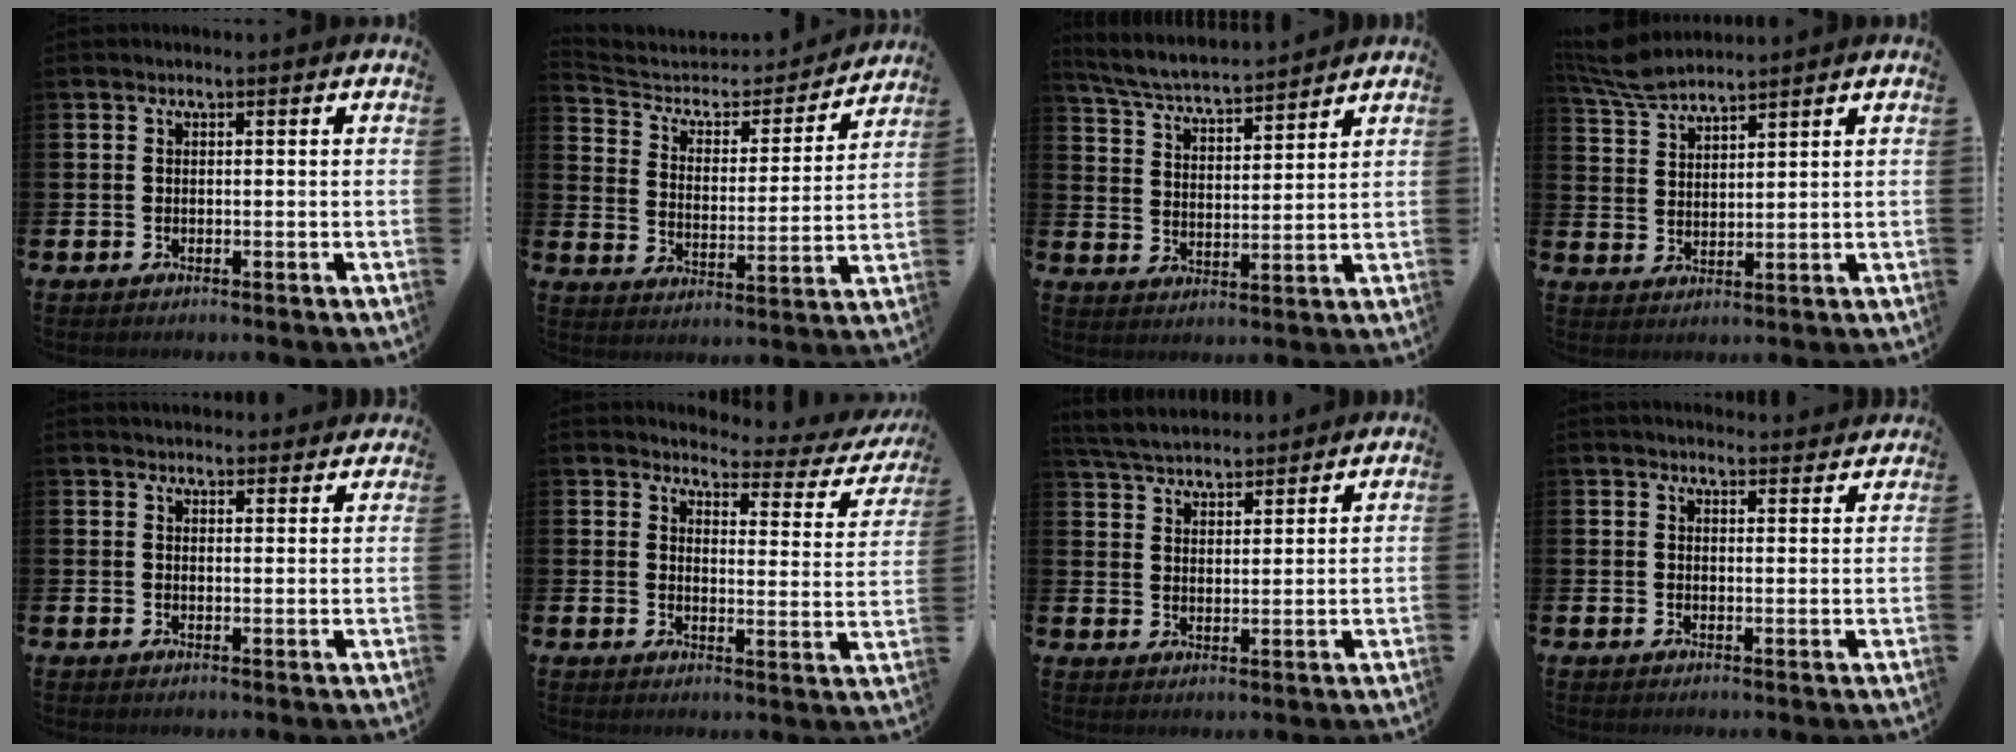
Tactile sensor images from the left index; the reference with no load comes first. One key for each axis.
{"total": 5.6, "fx": 4.9, "fy": 2.4, "fz": 1.2, "tx": -0.056, "ty": -0.039, "tz": 0.076}
{"total": 5.4, "fx": 5.3, "fy": 0.3, "fz": 1.0, "tx": -0.046, "ty": -0.039, "tz": 0.090}
{"total": 5.8, "fx": 5.6, "fy": 0.7, "fz": 1.4, "tx": -0.050, "ty": -0.020, "tz": 0.104}
{"total": 3.1, "fx": 3.0, "fy": 0.7, "fz": 0.0, "tx": 0.006, "ty": -0.019, "tz": 0.053}
{"total": 3.0, "fx": 2.6, "fy": 1.1, "fz": 0.8, "tx": -0.020, "ty": -0.031, "tz": 0.033}
{"total": 5.0, "fx": 4.9, "fy": 1.0, "fz": 0.6, "tx": -0.036, "ty": -0.021, "tz": 0.090}
{"total": 3.0, "fx": 2.9, "fy": 0.5, "fz": 0.1, "tx": 0.000, "ty": -0.018, "tz": 0.052}